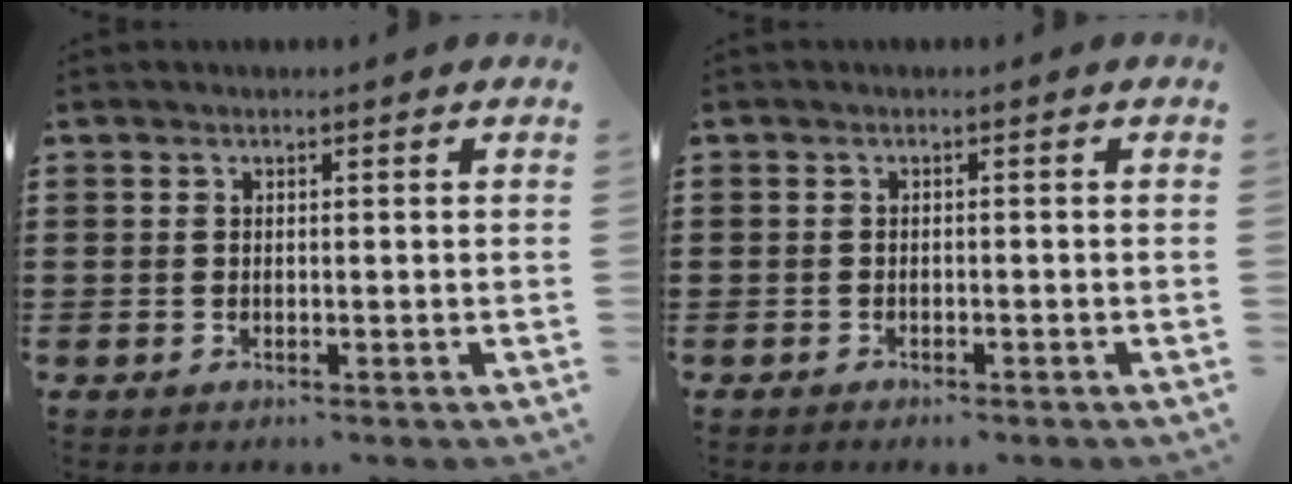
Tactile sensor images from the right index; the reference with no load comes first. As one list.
[{"total": 0.9, "force": [-0.9, 0.0, 0.0], "torque": [-0.004, -0.002, -0.019]}]